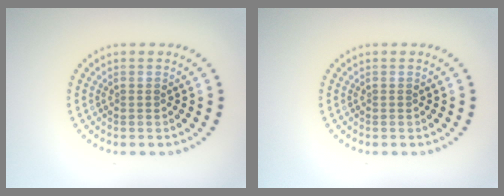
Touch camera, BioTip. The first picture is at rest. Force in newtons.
{"total": 0.0}